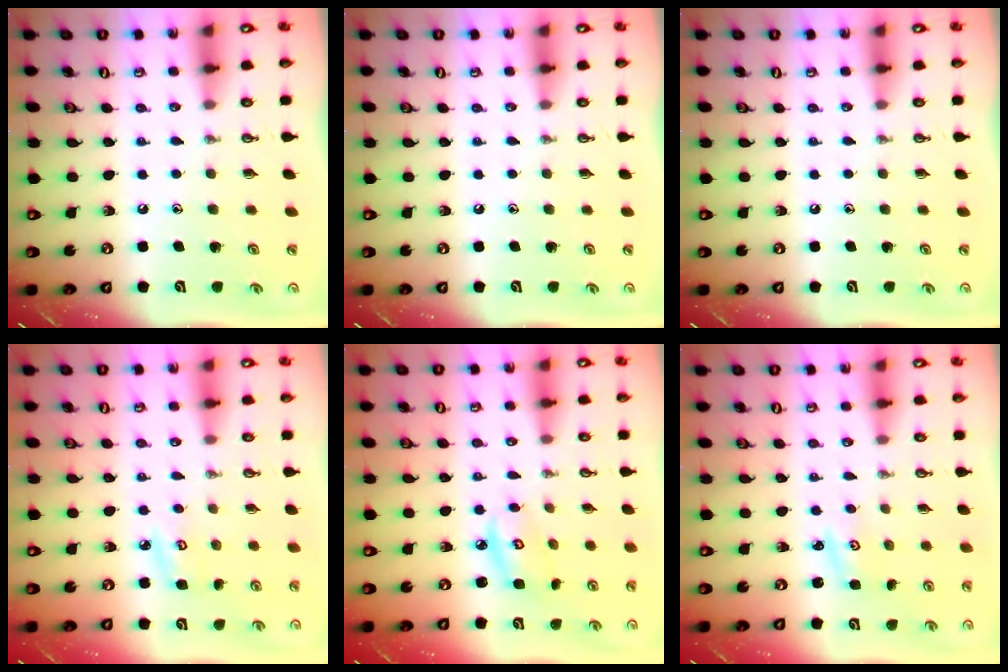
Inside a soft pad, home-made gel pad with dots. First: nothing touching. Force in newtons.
{"total": 0.0}
{"total": 0.0}
{"total": 5.4, "press": 5.4, "slide": 0.6}
{"total": 5.5, "press": 5.5, "slide": 0.3}
{"total": 2.5, "press": 2.5, "slide": 0.4}